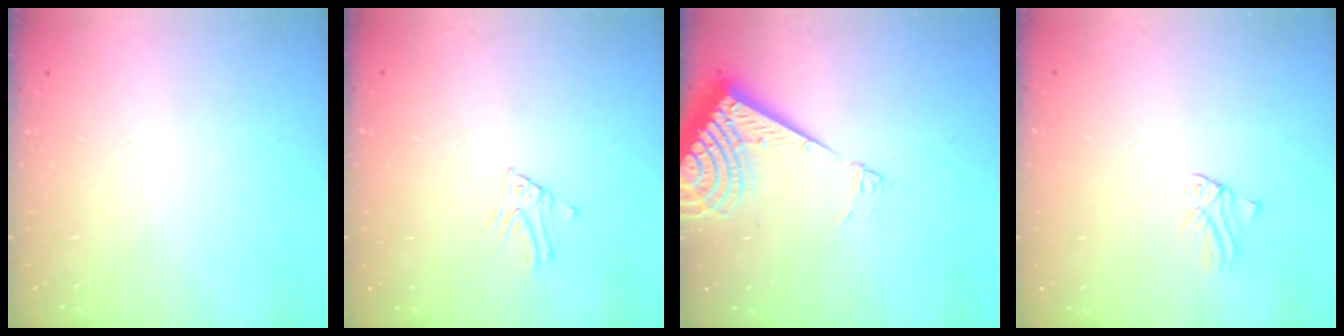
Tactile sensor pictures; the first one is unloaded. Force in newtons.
{"total": 3.7, "press": 3.7, "slide": 0.3}
{"total": 10.3, "press": 10.2, "slide": 1.6}
{"total": 1.1, "press": 1.1, "slide": 0.2}